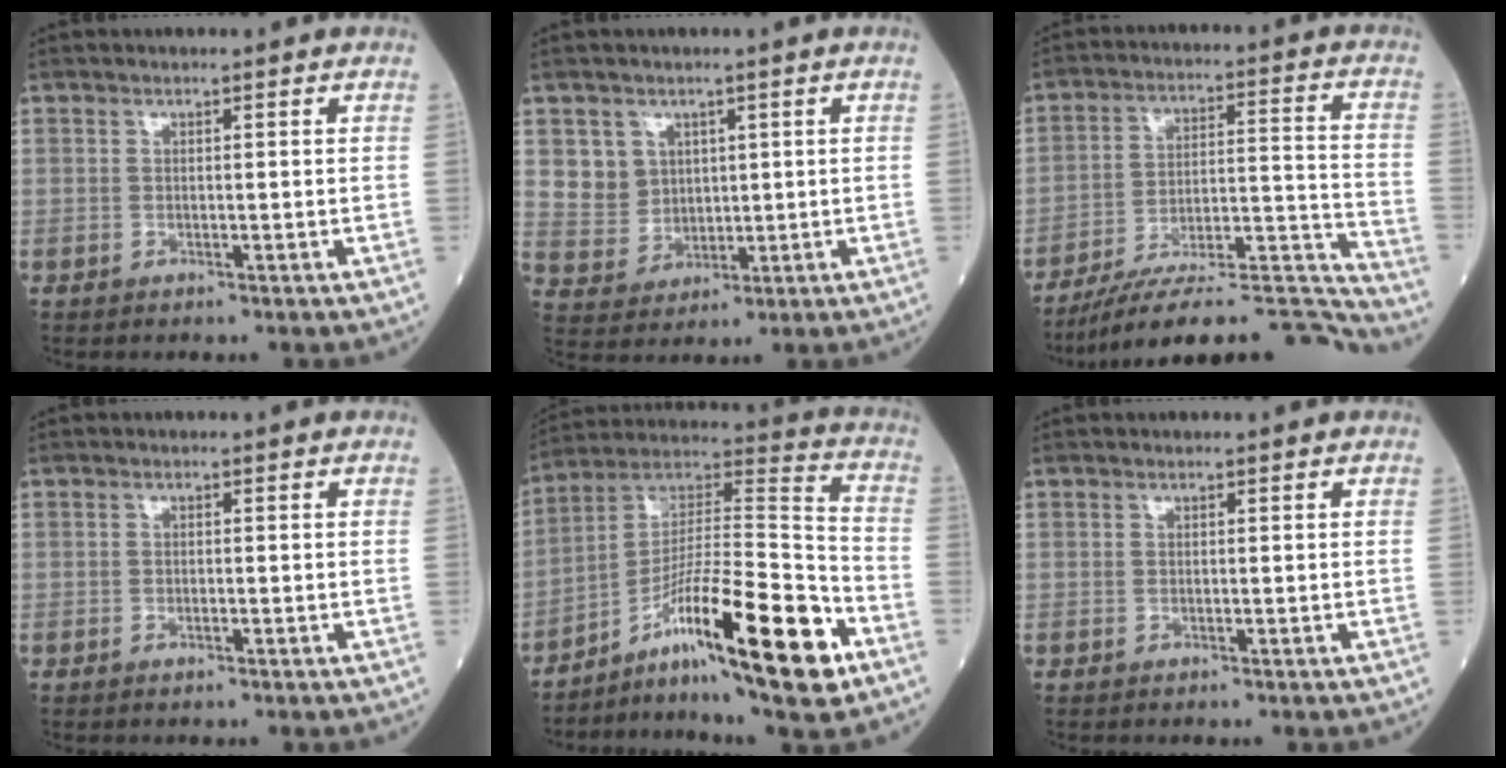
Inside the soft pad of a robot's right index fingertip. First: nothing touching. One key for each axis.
{"total": 5.4, "fx": 1.9, "fy": 4.9, "fz": 0.8, "tx": -0.022, "ty": 0.013, "tz": 0.046}
{"total": 20.2, "fx": -19.4, "fy": -0.2, "fz": 5.6, "tx": -0.061, "ty": 0.034, "tz": -0.293}
{"total": 0.7, "fx": -0.5, "fy": 0.2, "fz": 0.4, "tx": -0.007, "ty": 0.001, "tz": -0.008}
{"total": 20.5, "fx": -10.0, "fy": 2.2, "fz": 17.8, "tx": -0.311, "ty": 0.000, "tz": -0.165}
{"total": 0.0}